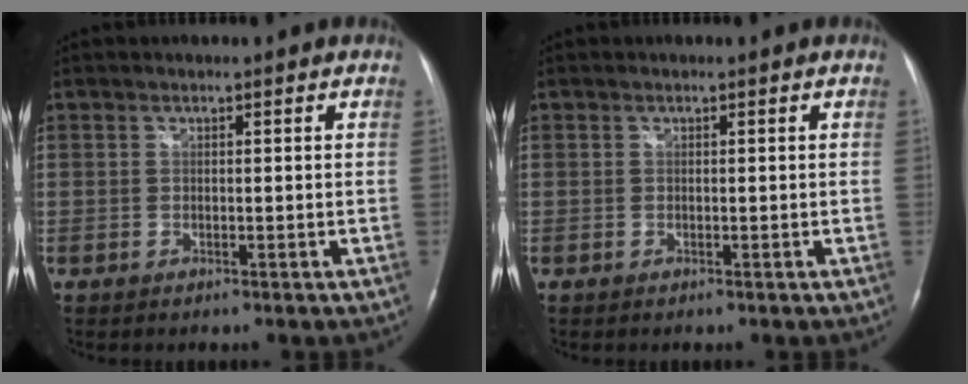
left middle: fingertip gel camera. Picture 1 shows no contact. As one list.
[{"total": 0.0}]